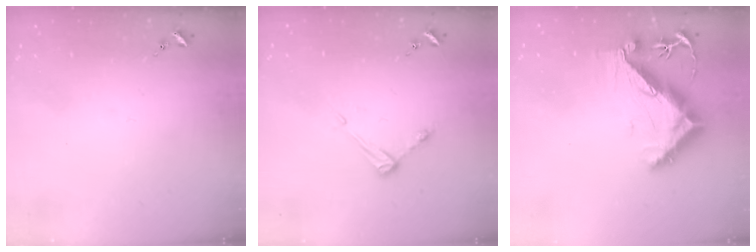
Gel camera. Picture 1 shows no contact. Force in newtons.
{"total": 5.2, "press": 5.1, "slide": 0.3}
{"total": 11.0, "press": 10.9, "slide": 1.0}